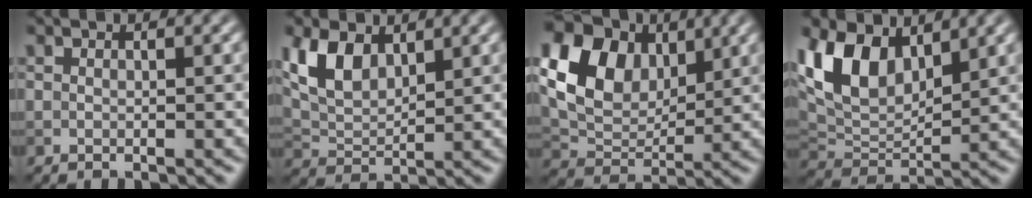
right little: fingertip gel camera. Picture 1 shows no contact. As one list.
[{"total": 5.2, "force": [2.7, 2.8, 3.3], "torque": [-0.075, 0.000, 0.053]}, {"total": 9.9, "force": [3.7, 6.7, 6.3], "torque": [-0.133, 0.006, 0.065]}, {"total": 8.0, "force": [3.9, 4.5, 5.4], "torque": [-0.116, 0.002, 0.074]}]